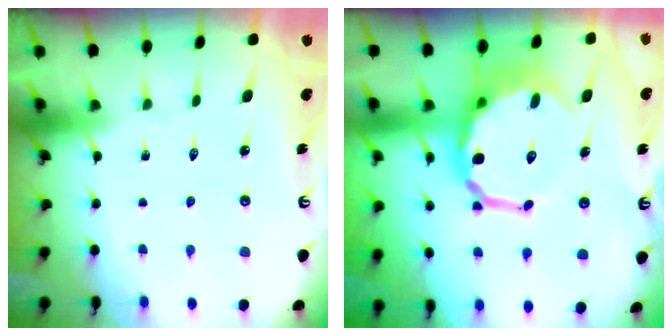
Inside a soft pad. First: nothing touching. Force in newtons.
{"total": 13.2, "press": 12.8, "slide": 3.2}